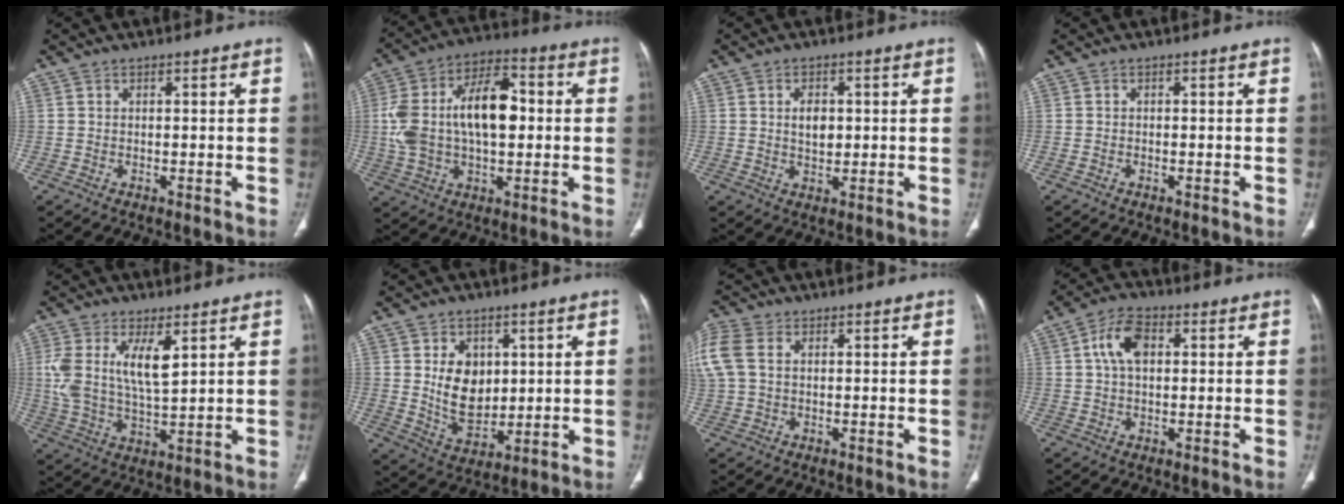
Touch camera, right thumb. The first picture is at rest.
{"total": 18.6, "force": [1.1, 10.6, 15.3], "torque": [-0.272, 0.033, 0.019]}
{"total": 4.0, "force": [0.6, 2.6, 3.0], "torque": [-0.037, -0.003, 0.011]}
{"total": 0.0}
{"total": 10.6, "force": [3.7, 4.3, 8.9], "torque": [-0.177, -0.015, 0.077]}
{"total": 10.4, "force": [1.9, 7.6, 6.9], "torque": [-0.074, -0.019, 0.049]}
{"total": 10.5, "force": [2.0, 7.4, 7.2], "torque": [-0.214, 0.022, 0.042]}
{"total": 7.0, "force": [1.5, 4.2, 5.4], "torque": [-0.100, 0.013, 0.024]}